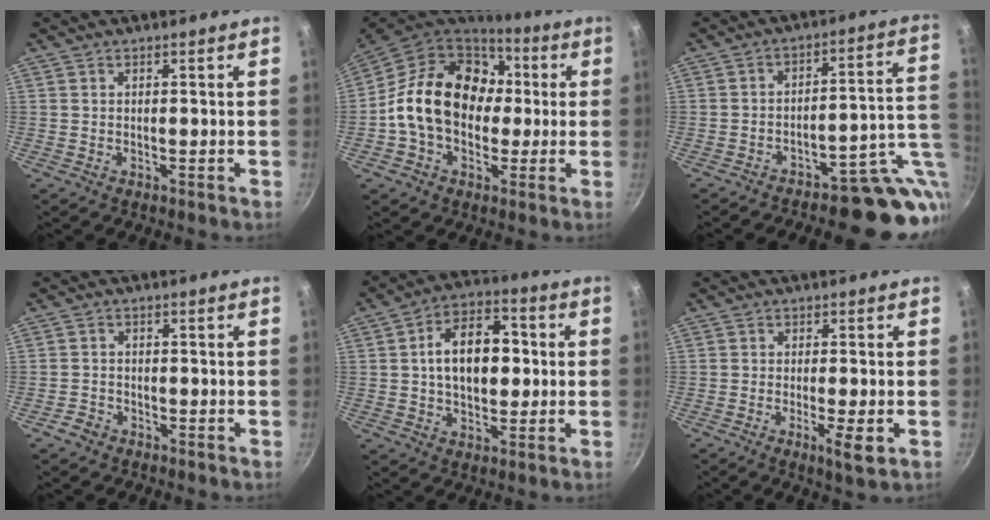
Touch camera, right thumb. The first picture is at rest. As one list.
[{"total": 21.4, "force": [1.0, 16.1, 14.1], "torque": [-0.216, 0.044, 0.009]}, {"total": 14.8, "force": [-6.9, 6.8, 11.2], "torque": [-0.071, 0.048, -0.097]}, {"total": 2.4, "force": [-1.6, 1.7, 0.5], "torque": [-0.006, 0.021, -0.028]}, {"total": 13.8, "force": [1.0, 8.9, 10.5], "torque": [-0.130, 0.023, 0.007]}, {"total": 4.7, "force": [-1.6, 0.7, 4.4], "torque": [-0.082, 0.000, -0.025]}]